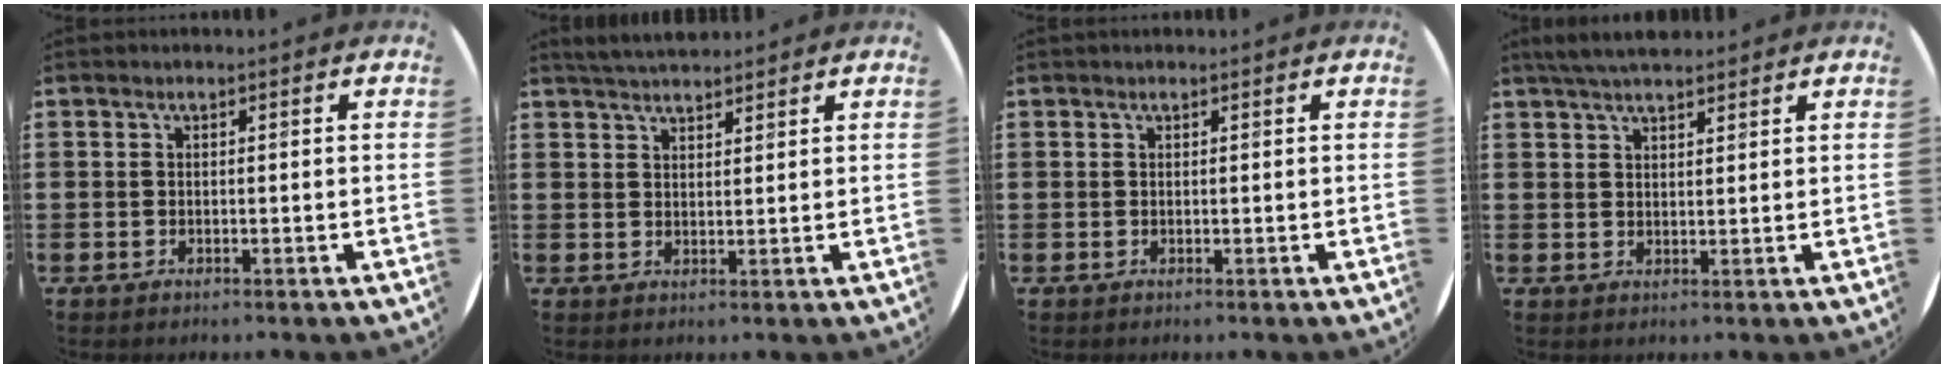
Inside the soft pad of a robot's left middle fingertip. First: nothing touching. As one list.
[{"total": 3.7, "force": [3.6, 0.5, 0.6], "torque": [-0.019, -0.006, 0.067]}, {"total": 0.0}, {"total": 4.3, "force": [3.9, 0.9, 1.5], "torque": [-0.038, -0.003, 0.072]}]